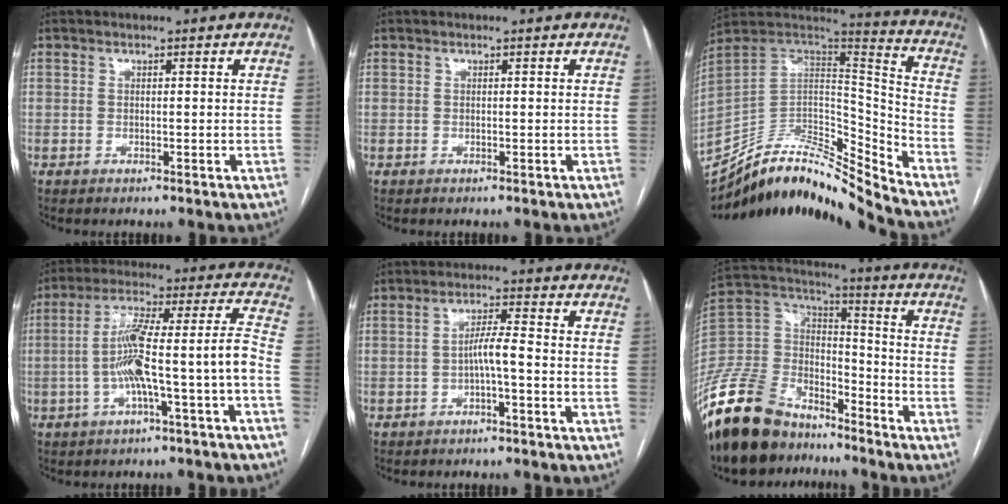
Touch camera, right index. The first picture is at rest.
{"total": 0.0}
{"total": 21.6, "force": [-20.8, 0.9, 5.9], "torque": [-0.107, 0.039, -0.344]}
{"total": 12.2, "force": [-3.7, -0.2, 11.6], "torque": [-0.209, 0.035, -0.060]}
{"total": 3.7, "force": [-1.2, 0.1, 3.5], "torque": [-0.060, 0.010, -0.021]}
{"total": 19.2, "force": [-15.0, 9.0, 7.9], "torque": [-0.173, 0.031, -0.279]}